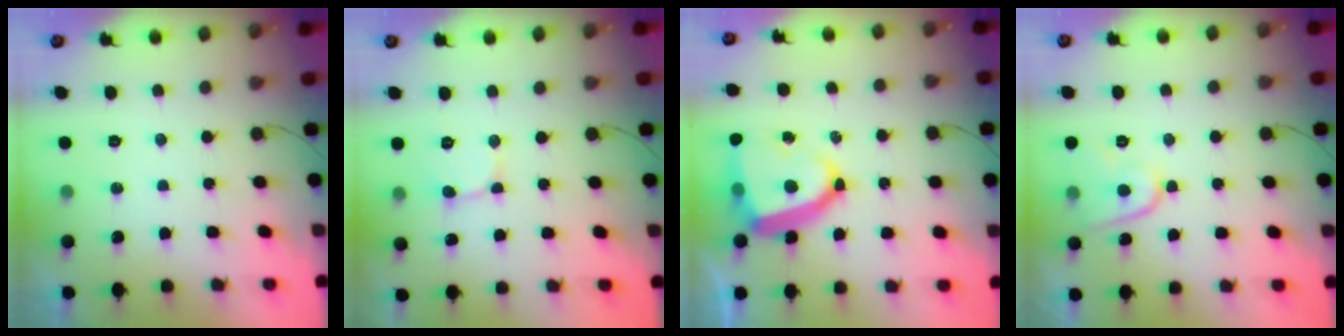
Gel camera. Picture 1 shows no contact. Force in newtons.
{"total": 2.3, "press": 2.3, "slide": 0.2}
{"total": 16.9, "press": 16.8, "slide": 1.9}
{"total": 9.0, "press": 8.9, "slide": 1.0}